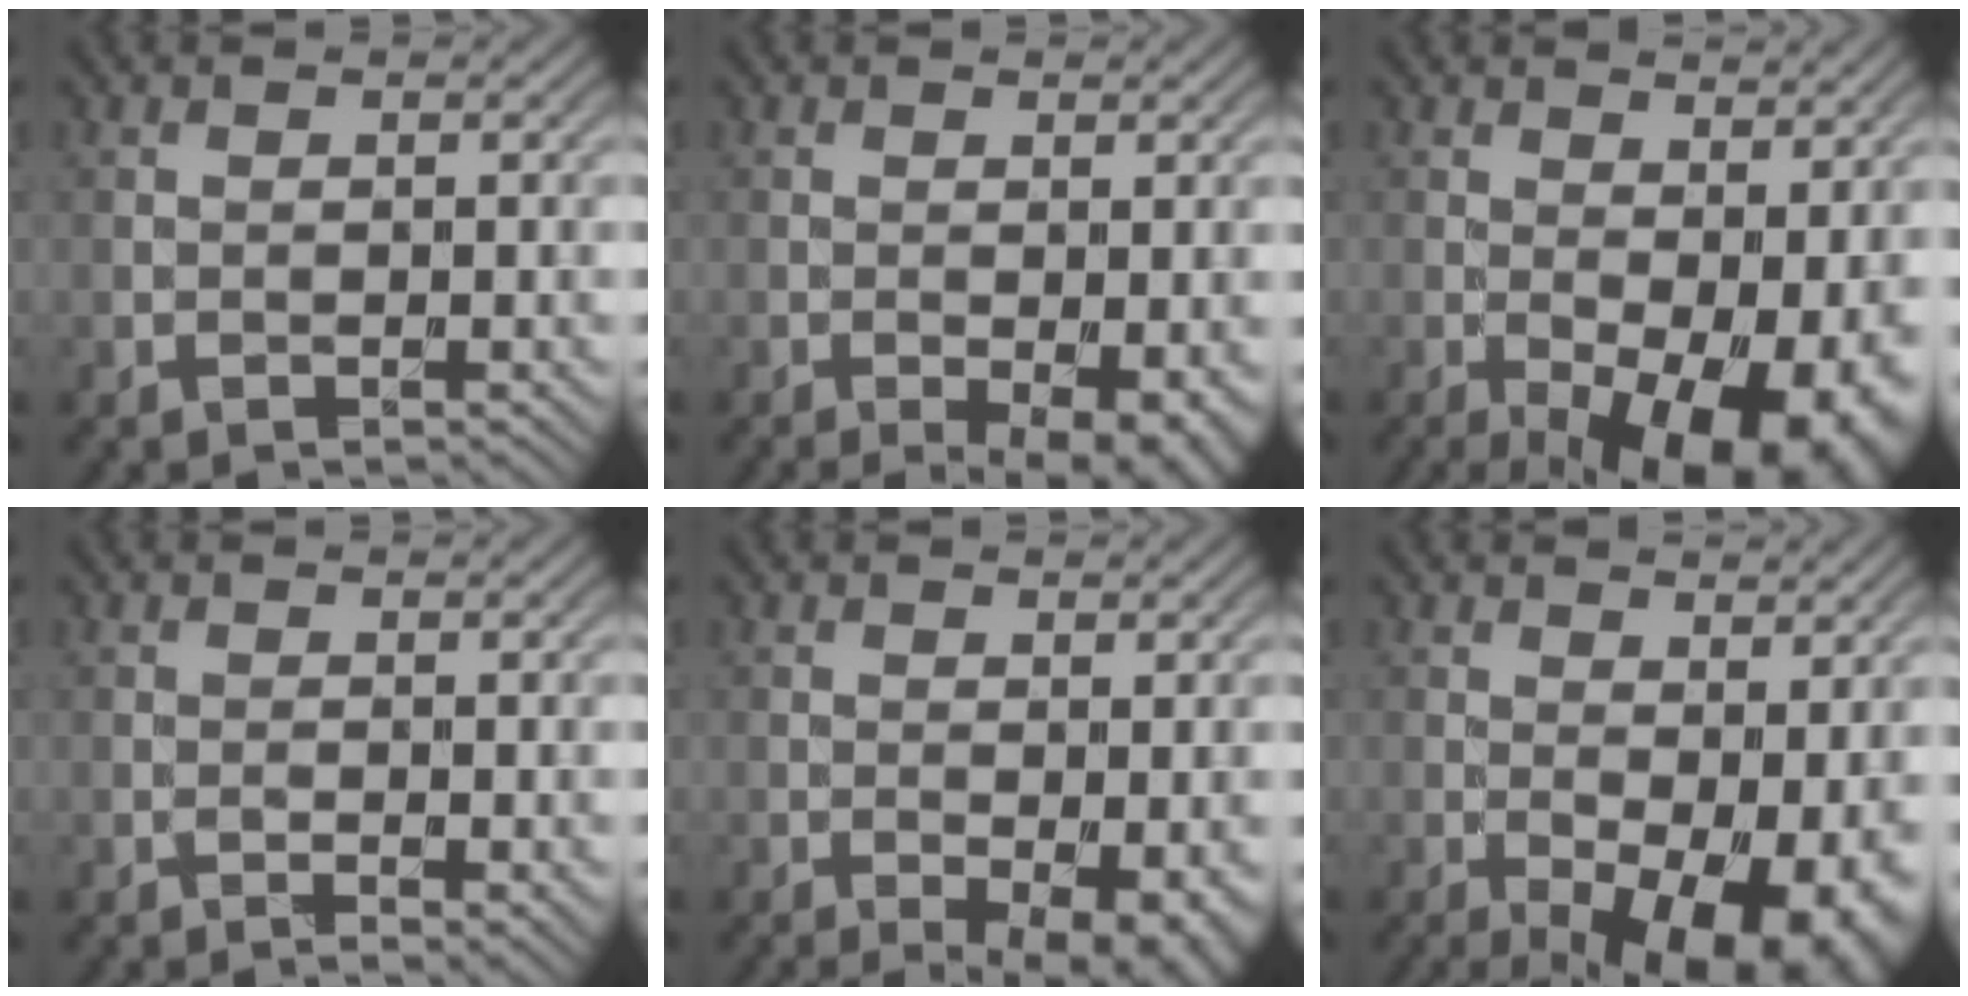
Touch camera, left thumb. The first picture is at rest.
{"total": 4.9, "force": [-2.0, 1.6, 4.1], "torque": [-0.059, -0.009, -0.023]}
{"total": 13.7, "force": [-3.3, 6.5, 11.6], "torque": [-0.158, -0.018, -0.027]}
{"total": 2.0, "force": [-0.4, 0.6, 1.8], "torque": [-0.030, -0.007, -0.006]}
{"total": 5.5, "force": [-2.2, 2.0, 4.7], "torque": [-0.067, -0.012, -0.025]}
{"total": 12.3, "force": [-3.2, 5.8, 10.4], "torque": [-0.142, -0.015, -0.029]}